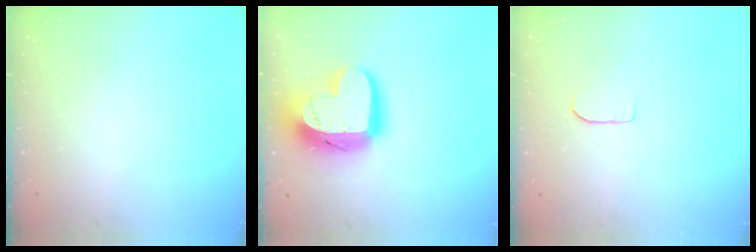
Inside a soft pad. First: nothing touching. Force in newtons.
{"total": 18.9, "press": 18.8, "slide": 1.7}
{"total": 5.0, "press": 5.0, "slide": 0.5}